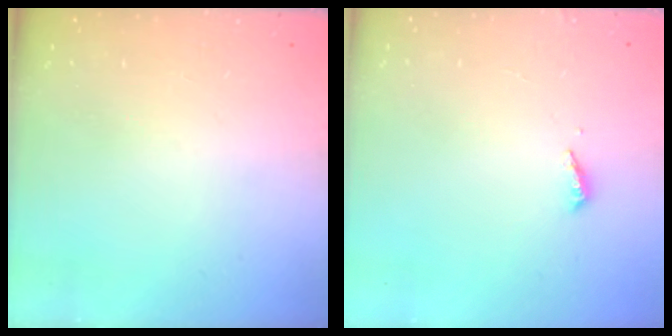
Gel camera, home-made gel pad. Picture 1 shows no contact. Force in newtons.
{"total": 2.0, "press": 2.0, "slide": 0.2}